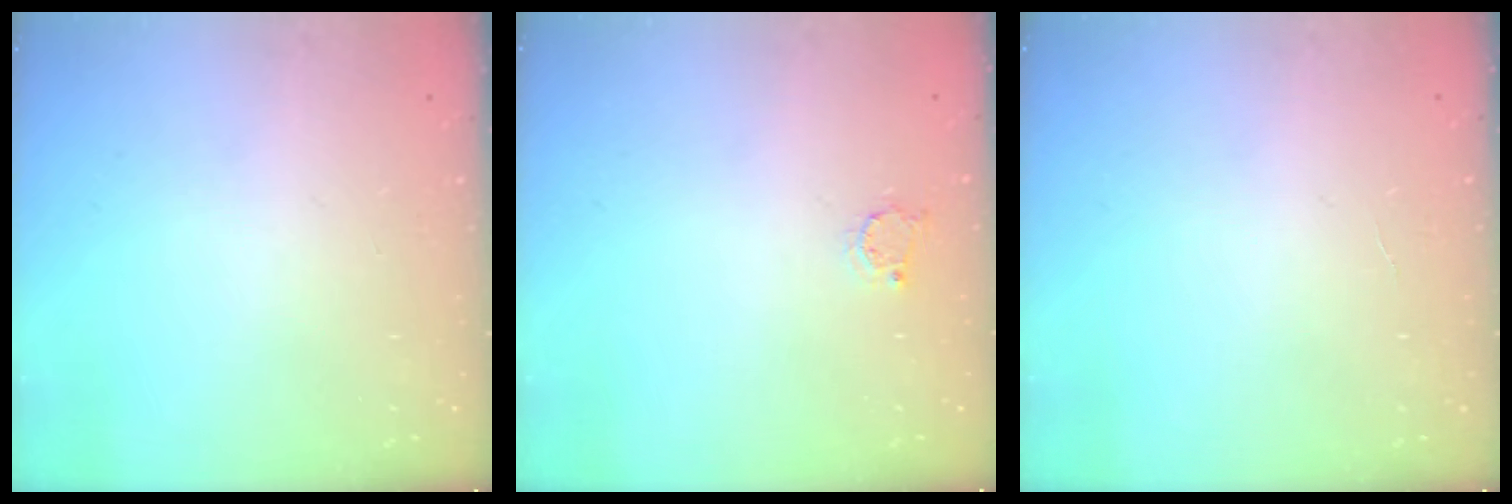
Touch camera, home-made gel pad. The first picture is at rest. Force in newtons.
{"total": 3.1, "press": 3.1, "slide": 0.3}
{"total": 1.3, "press": 1.3, "slide": 0.1}